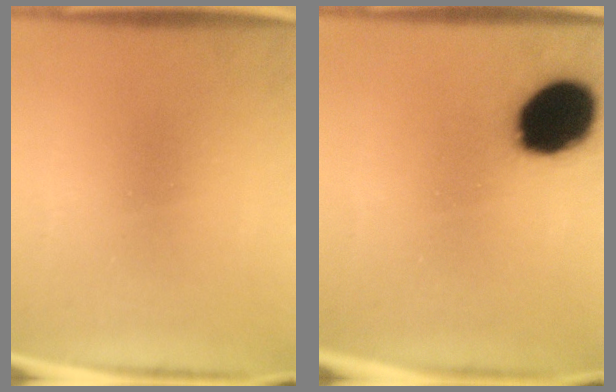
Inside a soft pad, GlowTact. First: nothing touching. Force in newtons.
{"total": 16.9}